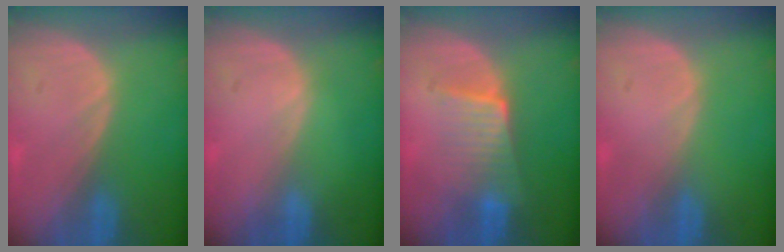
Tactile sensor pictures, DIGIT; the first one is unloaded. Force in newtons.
{"total": 0.0}
{"total": 6.4, "press": 5.6, "slide": 3.1}
{"total": 0.0}